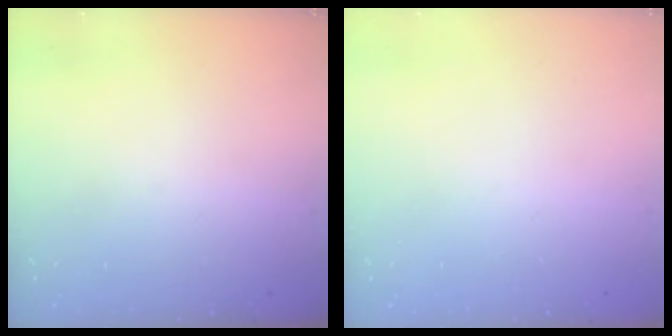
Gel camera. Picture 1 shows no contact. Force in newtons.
{"total": 0.0}